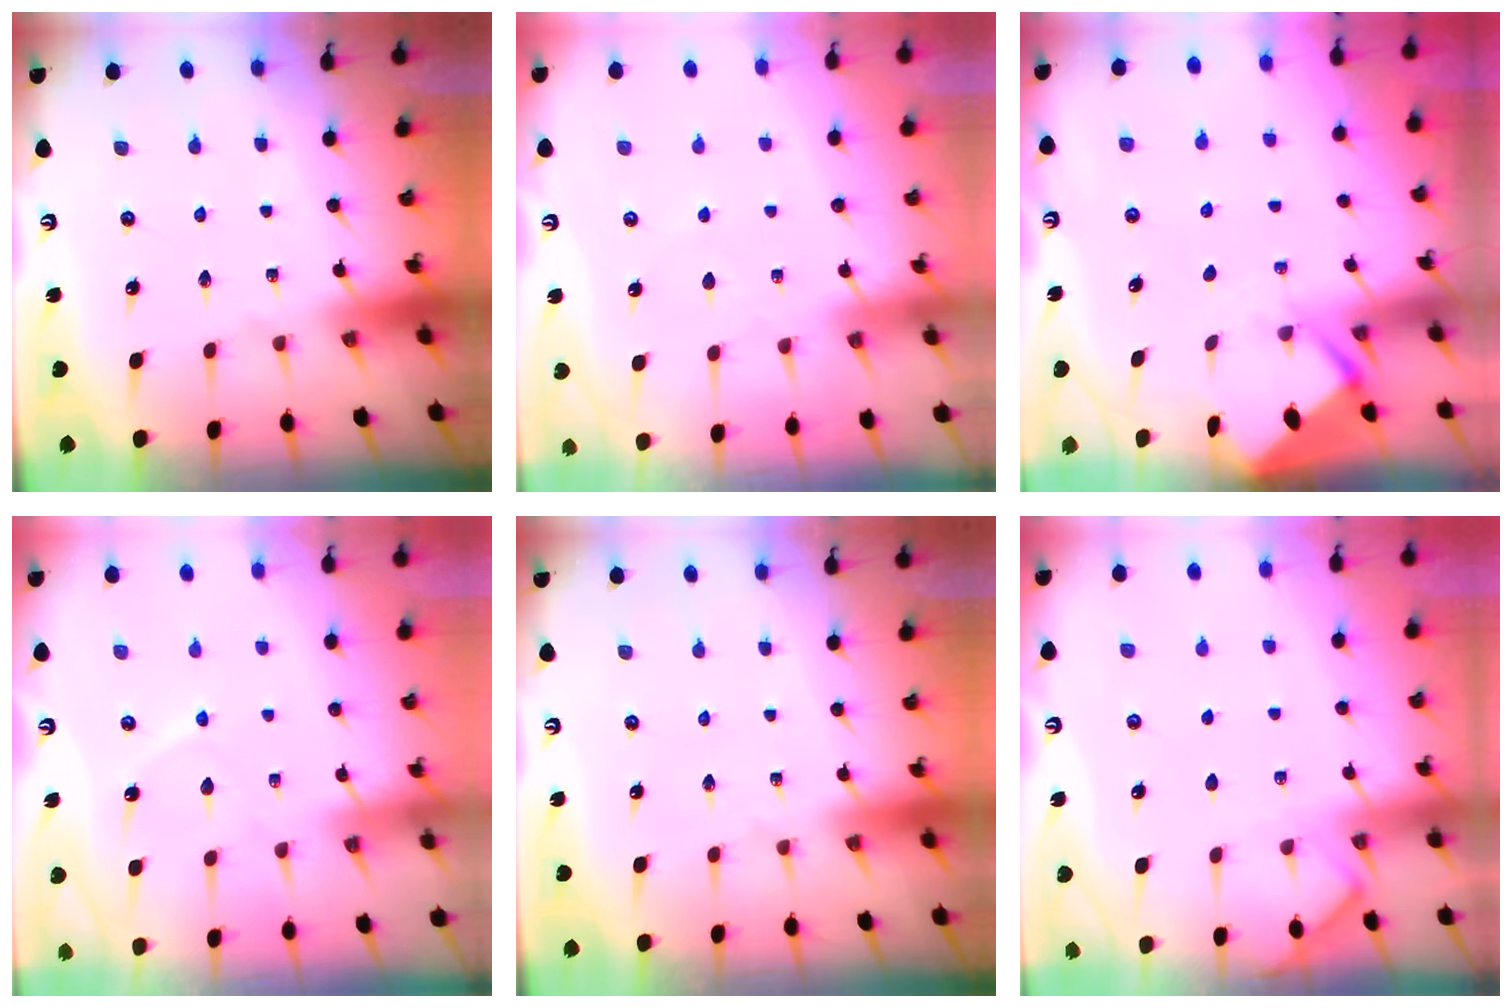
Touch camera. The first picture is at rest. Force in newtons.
{"total": 3.9, "press": 3.9, "slide": 0.4}
{"total": 2.9, "press": 2.9, "slide": 0.3}
{"total": 4.3, "press": 4.3, "slide": 0.1}
{"total": 0.0}
{"total": 3.7, "press": 3.7, "slide": 0.5}